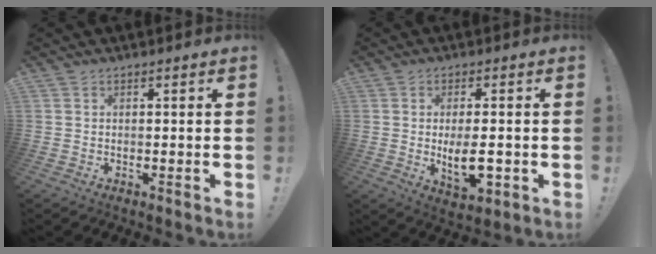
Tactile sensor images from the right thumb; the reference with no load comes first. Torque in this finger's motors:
{"motor_torque": [0.15, 0.39, 0.37, 0.25, 0.02]}